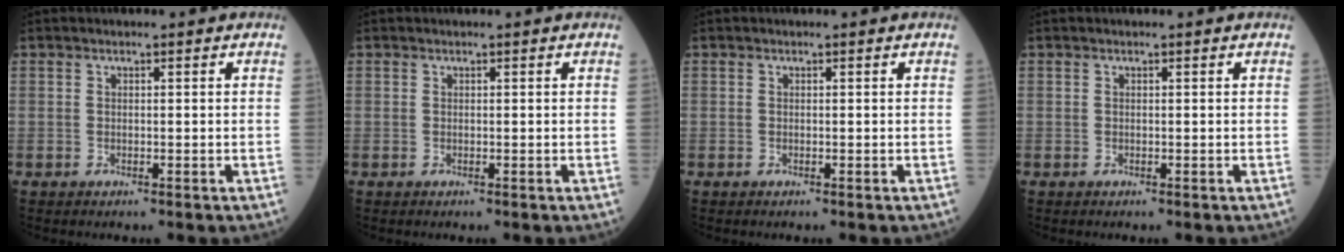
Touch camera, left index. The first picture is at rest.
{"total": 0.0}
{"total": 0.0}
{"total": 0.0}